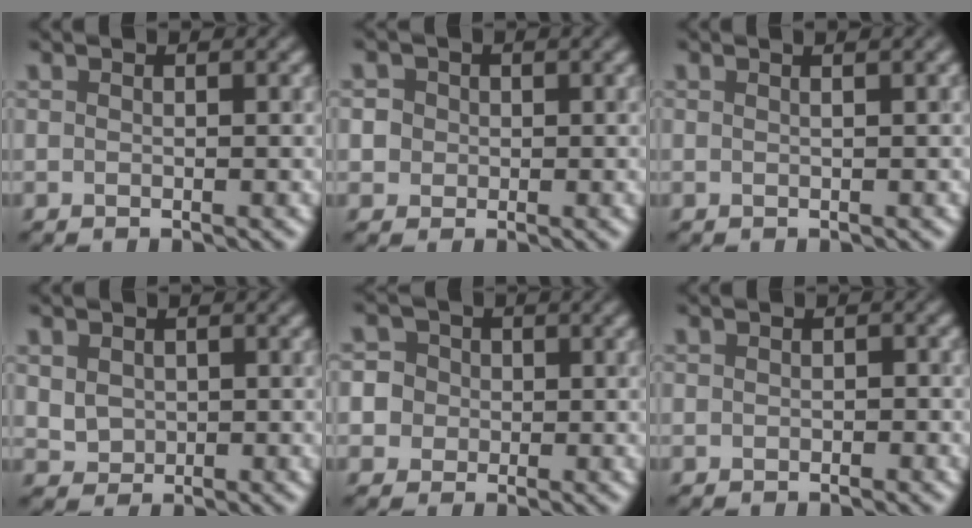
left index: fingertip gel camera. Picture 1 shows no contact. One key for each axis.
{"total": 3.2, "fx": 0.6, "fy": 3.0, "fz": 1.0, "tx": -0.001, "ty": 0.024, "tz": -0.004}
{"total": 1.0, "fx": 0.4, "fy": 0.1, "fz": 0.9, "tx": -0.012, "ty": 0.004, "tz": 0.002}
{"total": 2.5, "fx": 0.6, "fy": 2.1, "fz": 1.1, "tx": -0.028, "ty": 0.009, "tz": 0.015}
{"total": 5.1, "fx": -0.1, "fy": 4.9, "fz": 1.3, "tx": -0.011, "ty": 0.032, "tz": -0.025}
{"total": 0.6, "fx": -0.3, "fy": 0.5, "fz": 0.3, "tx": -0.004, "ty": -0.002, "tz": -0.006}